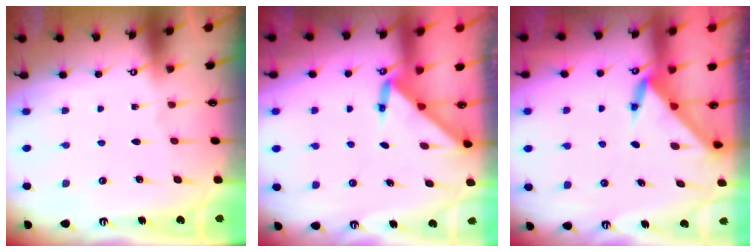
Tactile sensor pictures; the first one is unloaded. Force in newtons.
{"total": 3.0, "press": 3.0, "slide": 0.3}
{"total": 3.2, "press": 3.2, "slide": 0.1}